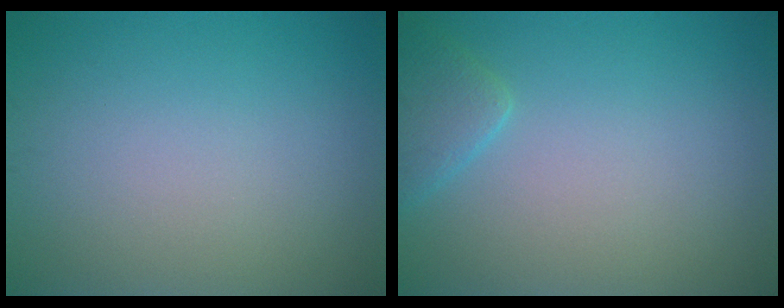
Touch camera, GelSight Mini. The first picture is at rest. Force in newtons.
{"total": 2.2, "press": 2.2, "slide": 0.1}